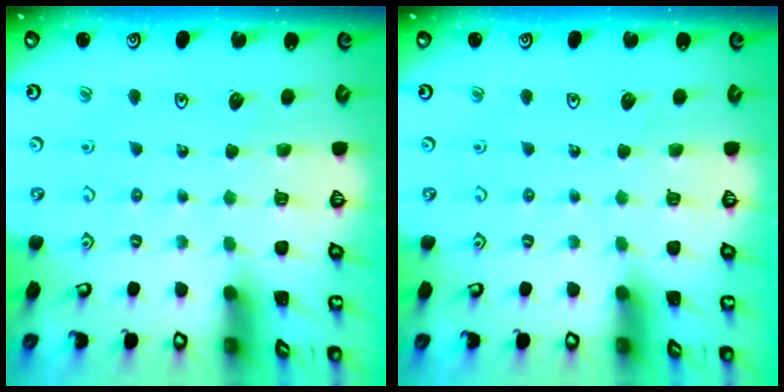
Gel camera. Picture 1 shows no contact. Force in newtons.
{"total": 0.0}